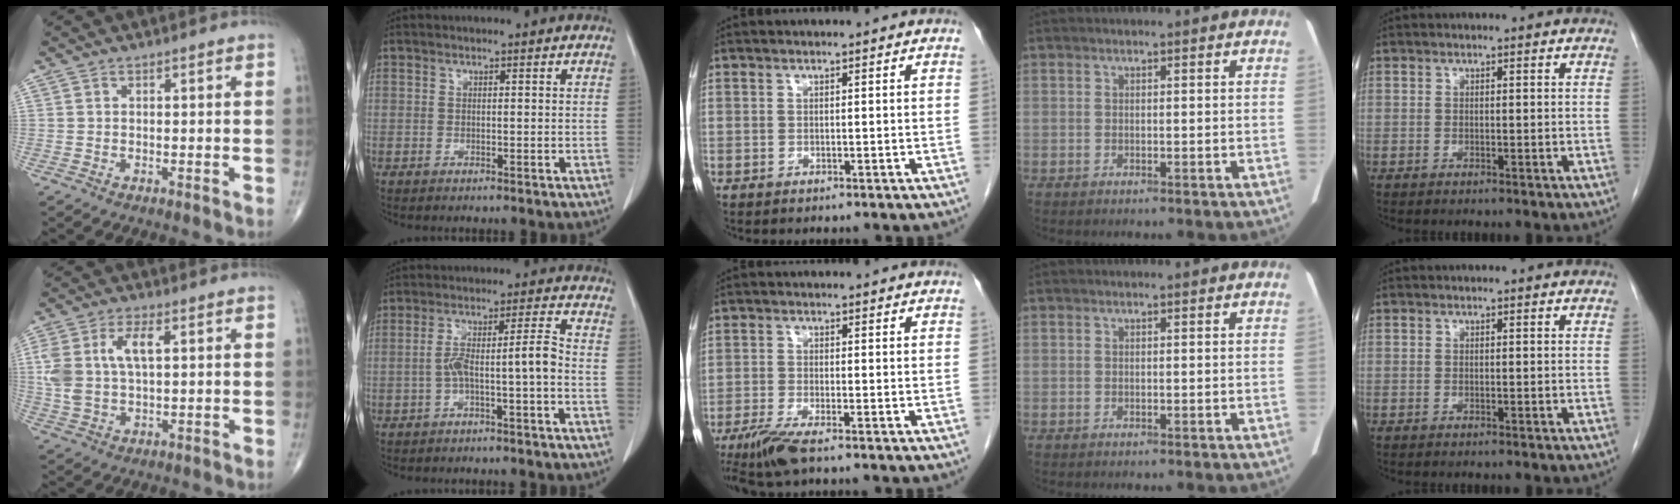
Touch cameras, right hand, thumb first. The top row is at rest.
{"thumb": {"total": 9.7, "force": [2.2, 4.9, 8.0], "torque": [-0.176, 0.010, 0.045]}, "index": {"total": 6.0, "force": [-2.0, 0.1, 5.7], "torque": [-0.107, 0.030, -0.027]}, "middle": {"total": 5.1, "force": [-3.6, 0.3, 3.6], "torque": [-0.072, -0.016, -0.069]}}